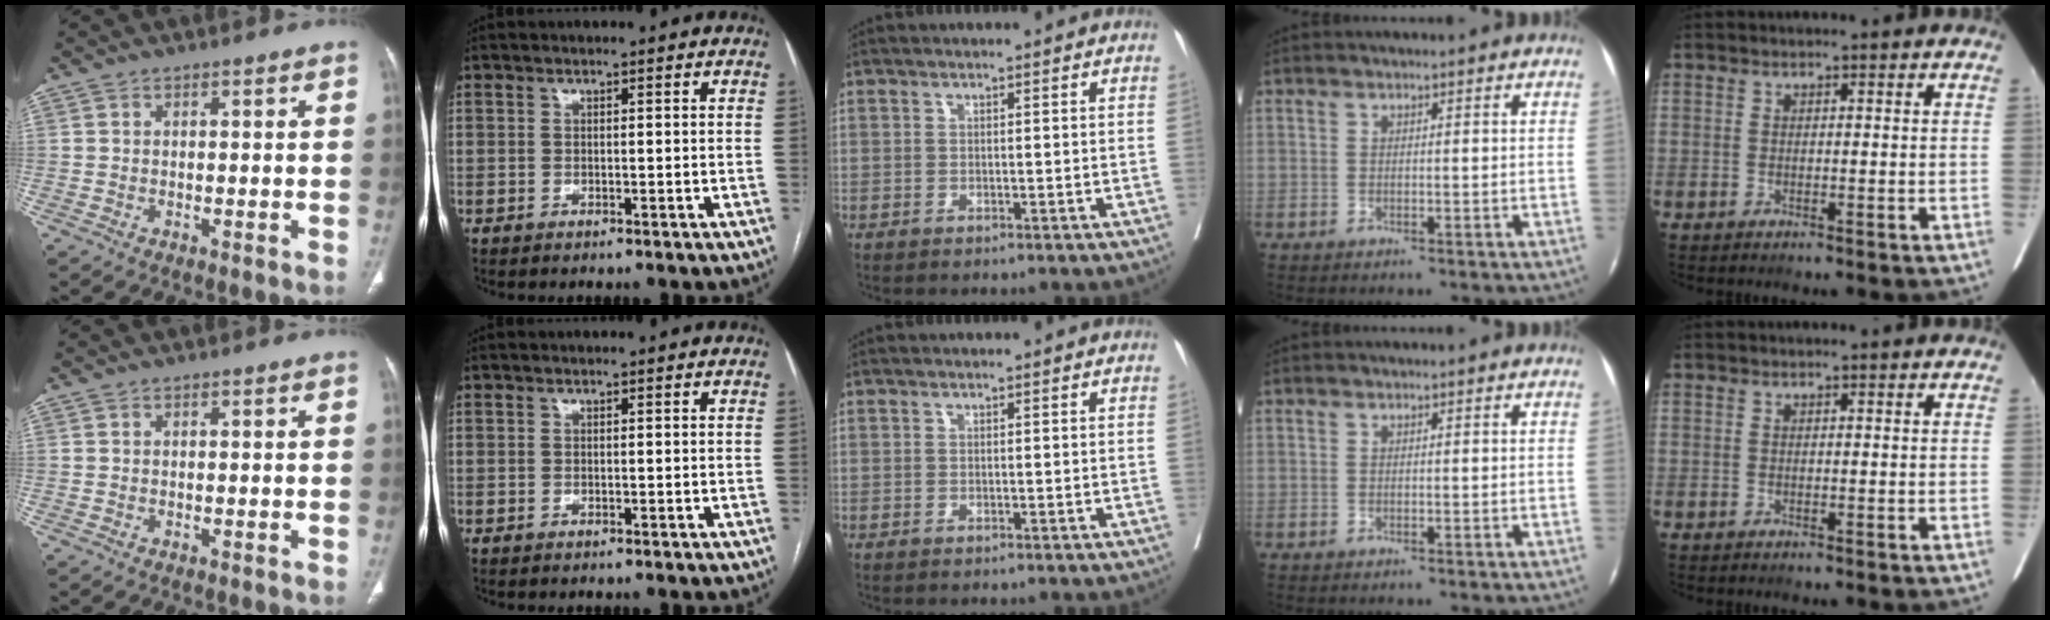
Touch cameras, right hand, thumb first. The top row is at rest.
{}